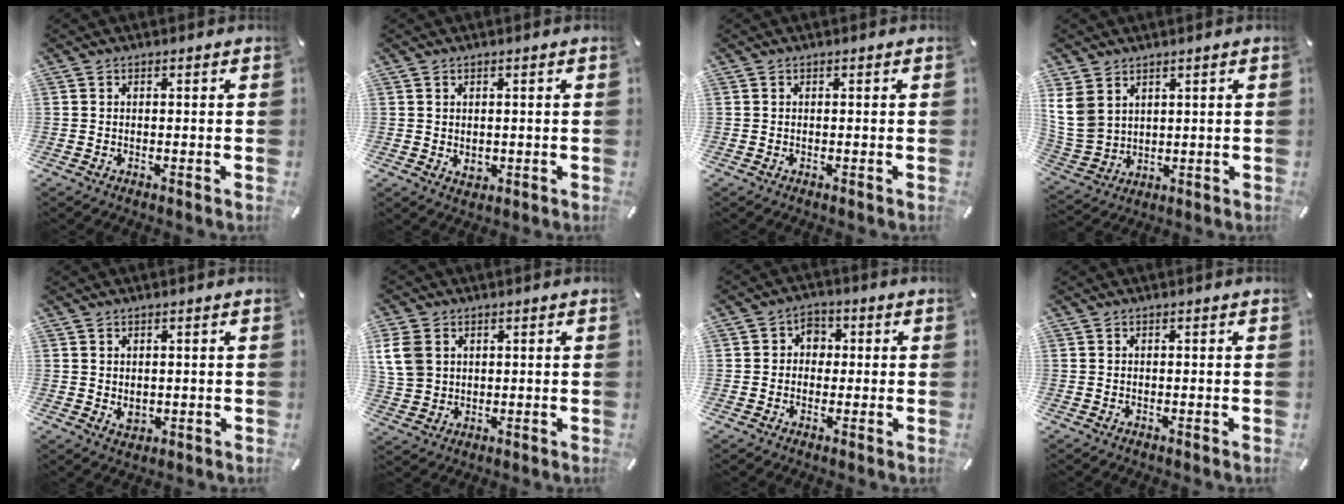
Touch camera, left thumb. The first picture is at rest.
{"total": 1.8, "force": [0.2, 1.7, 0.5], "torque": [-0.001, 0.000, 0.002]}
{"total": 0.0}
{"total": 9.0, "force": [3.8, 7.1, 4.0], "torque": [-0.127, -0.014, 0.072]}
{"total": 2.2, "force": [0.5, 2.0, 0.7], "torque": [-0.004, 0.000, 0.009]}
{"total": 7.6, "force": [2.2, 6.4, 3.4], "torque": [-0.101, 0.006, 0.044]}
{"total": 4.6, "force": [-0.1, 4.3, 1.5], "torque": [-0.013, 0.009, -0.010]}
{"total": 0.0}